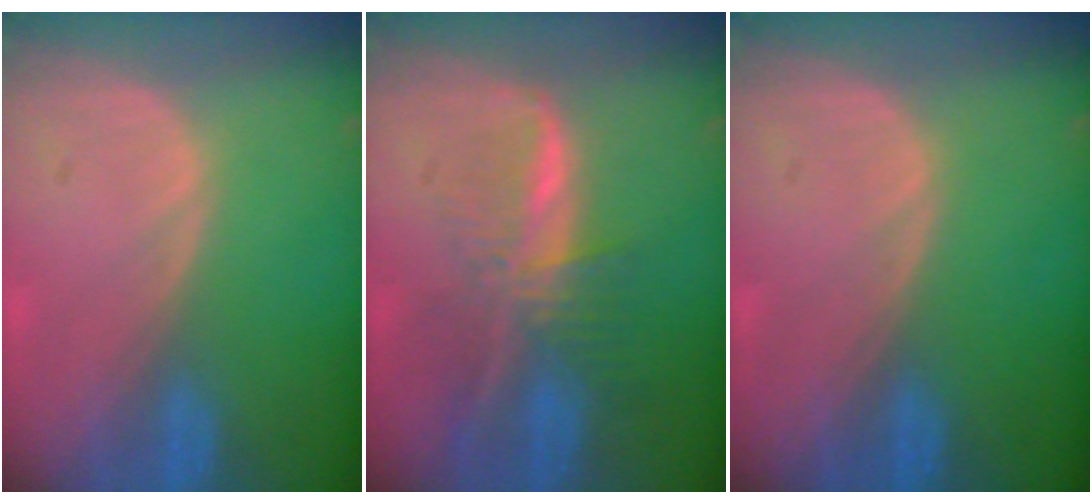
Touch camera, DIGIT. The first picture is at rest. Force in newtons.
{"total": 8.1, "press": 6.8, "slide": 4.3}
{"total": 0.0}